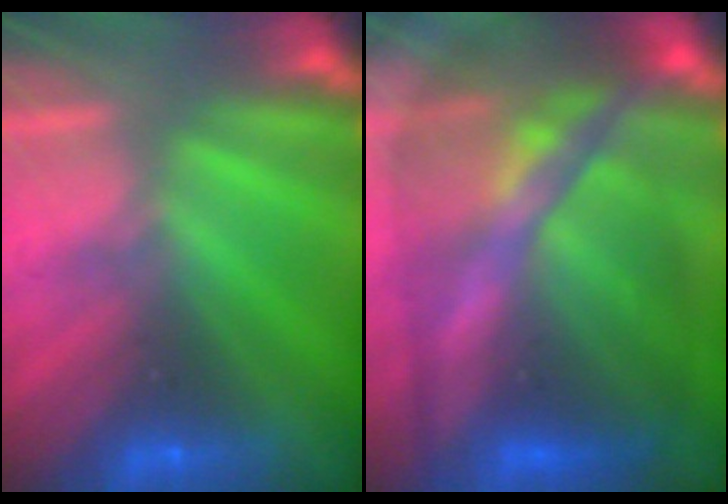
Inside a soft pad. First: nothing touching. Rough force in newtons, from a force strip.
{"total": 11.0}